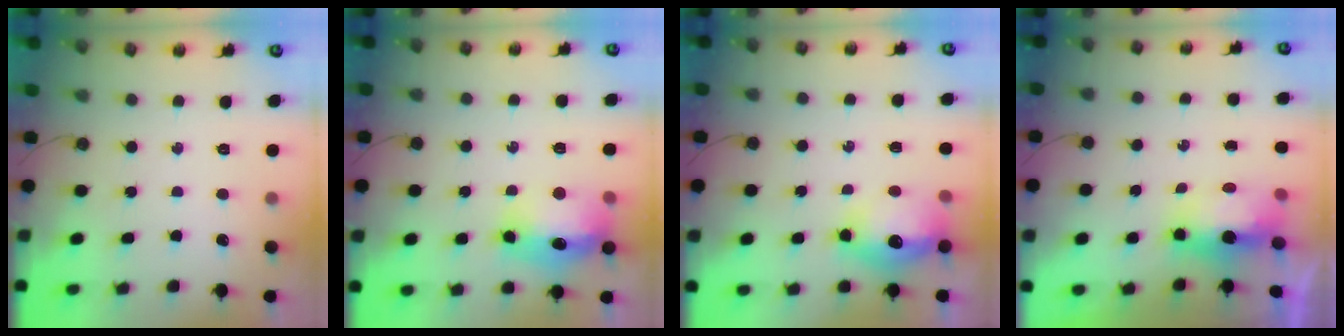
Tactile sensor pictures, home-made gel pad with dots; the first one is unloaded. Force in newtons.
{"total": 14.6, "press": 14.5, "slide": 1.6}
{"total": 14.2, "press": 14.1, "slide": 1.6}
{"total": 7.7, "press": 7.7, "slide": 0.4}